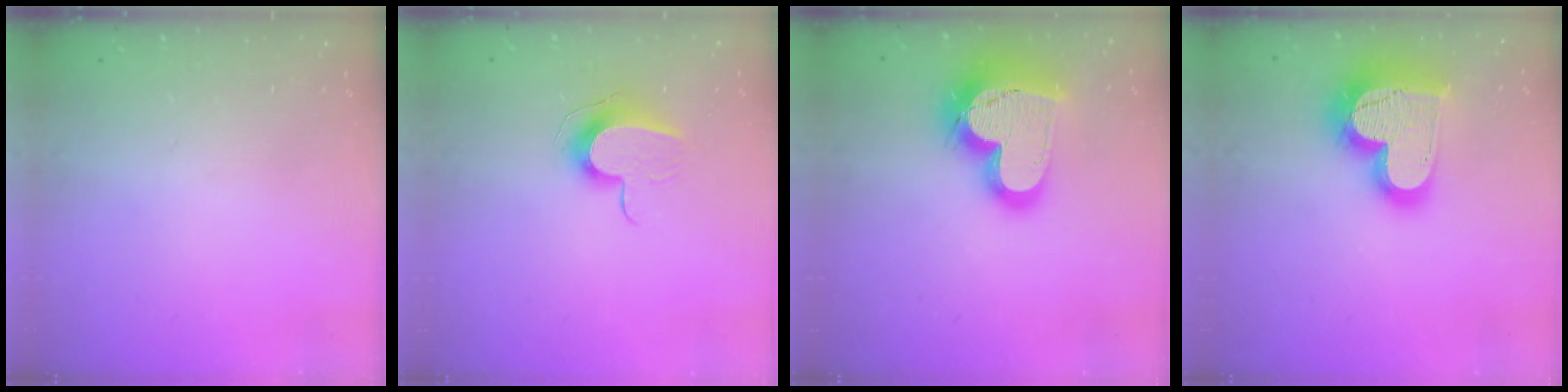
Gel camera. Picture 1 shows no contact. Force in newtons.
{"total": 9.2, "press": 9.2, "slide": 0.5}
{"total": 23.1, "press": 23.0, "slide": 1.8}
{"total": 23.6, "press": 23.5, "slide": 2.1}